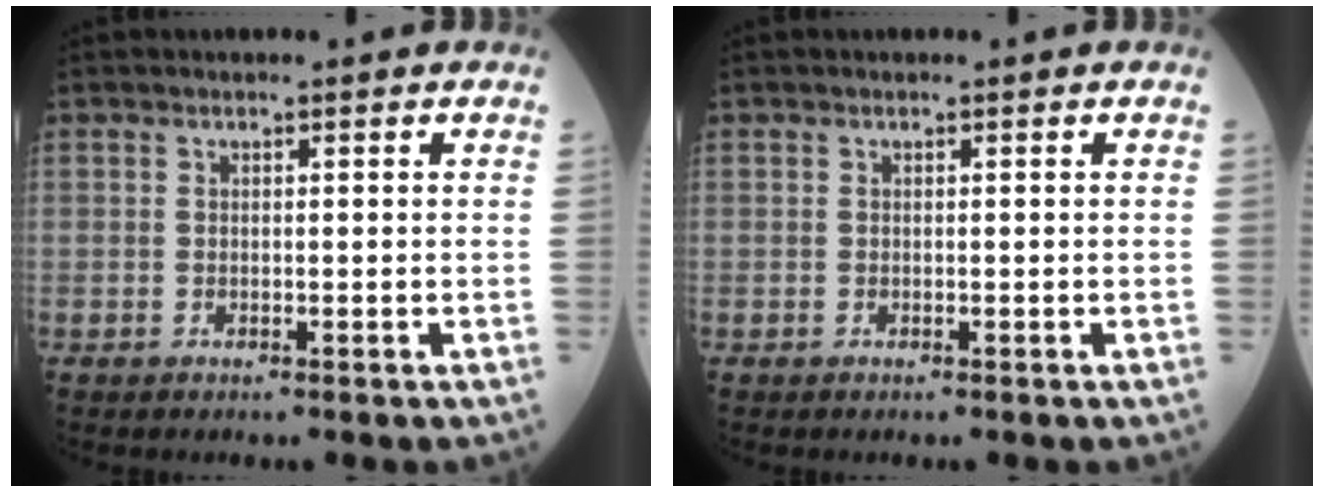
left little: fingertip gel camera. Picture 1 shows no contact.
{"total": 0.0}